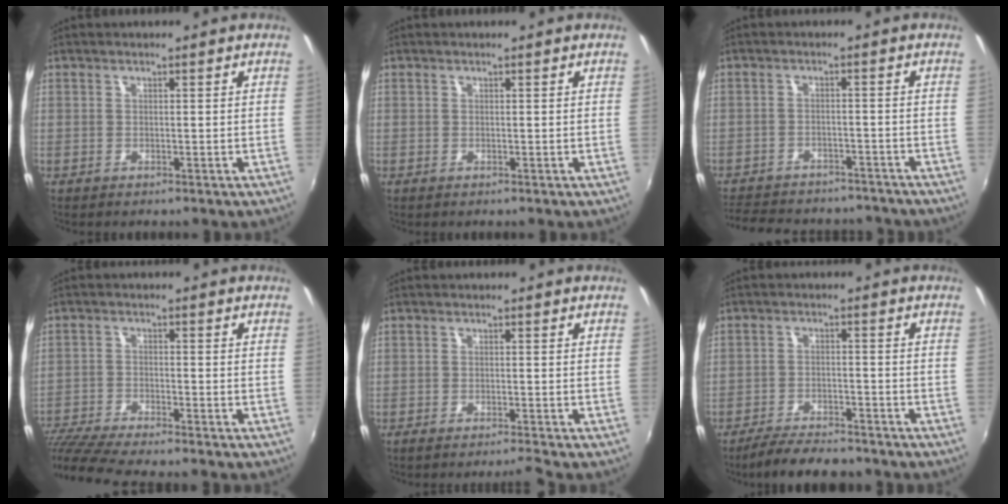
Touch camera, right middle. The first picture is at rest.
{"total": 0.0}
{"total": 17.0, "force": [-14.6, 6.2, 6.3], "torque": [-0.144, 0.004, -0.198]}
{"total": 10.1, "force": [-9.2, -0.1, 4.2], "torque": [-0.110, -0.028, -0.172]}
{"total": 2.6, "force": [-2.4, -0.6, 0.9], "torque": [-0.026, -0.003, -0.045]}
{"total": 8.4, "force": [-7.4, 1.9, 3.4], "torque": [-0.086, -0.010, -0.119]}